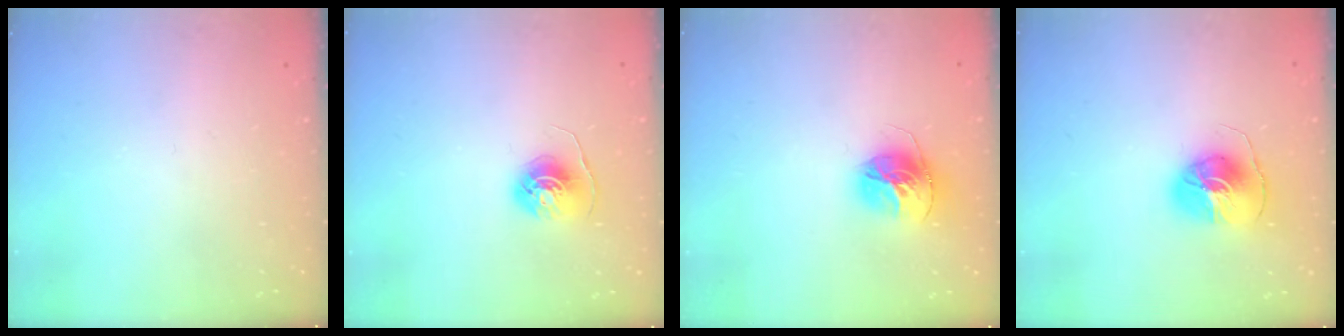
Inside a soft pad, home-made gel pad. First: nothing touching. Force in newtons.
{"total": 6.1, "press": 6.1, "slide": 0.5}
{"total": 14.3, "press": 14.3, "slide": 1.5}
{"total": 9.1, "press": 9.1, "slide": 0.5}